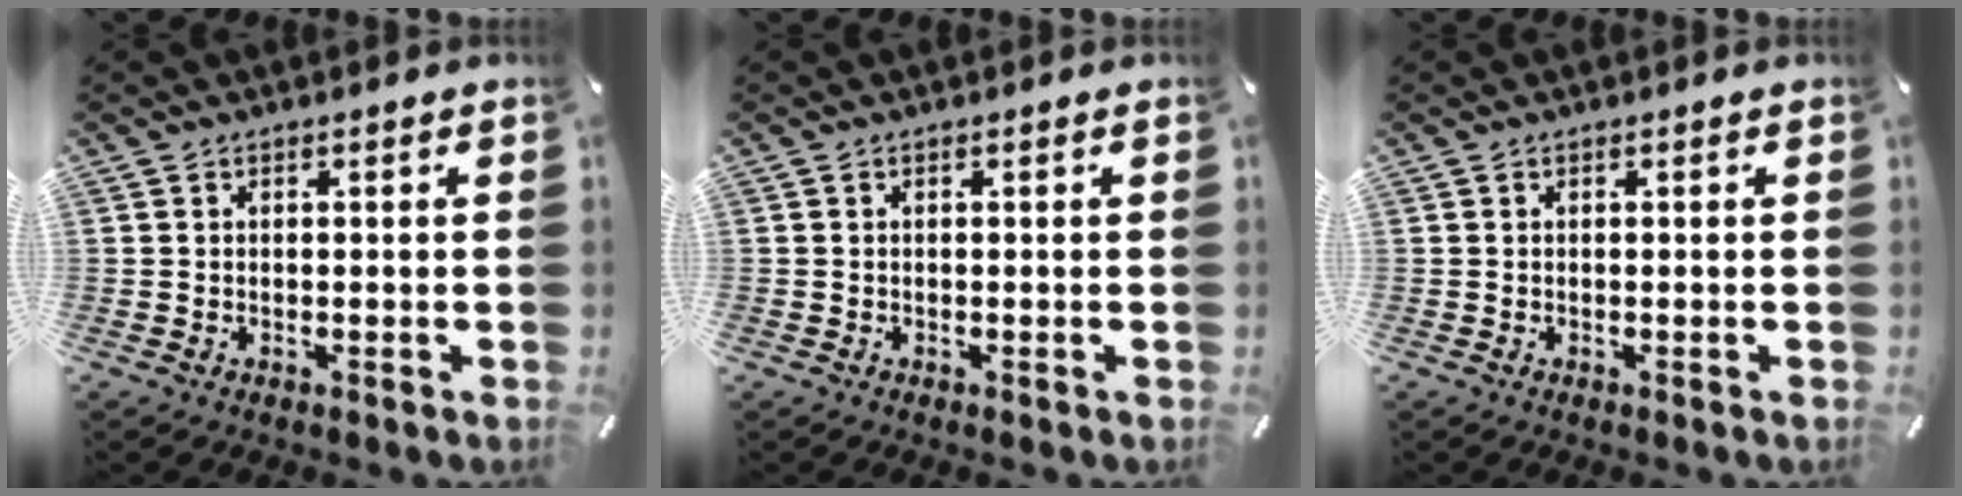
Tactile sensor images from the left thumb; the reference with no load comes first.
{"total": 0.0}
{"total": 0.0}